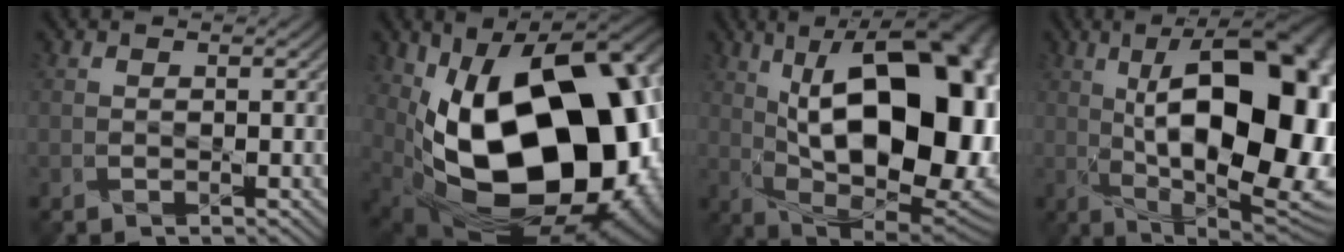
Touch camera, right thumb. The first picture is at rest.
{"total": 22.6, "force": [0.2, 14.0, 17.8], "torque": [-0.326, -0.056, 0.036]}
{"total": 22.2, "force": [3.1, 11.3, 18.8], "torque": [-0.270, 0.024, 0.038]}
{"total": 21.6, "force": [1.6, 9.7, 19.2], "torque": [-0.276, 0.022, 0.013]}